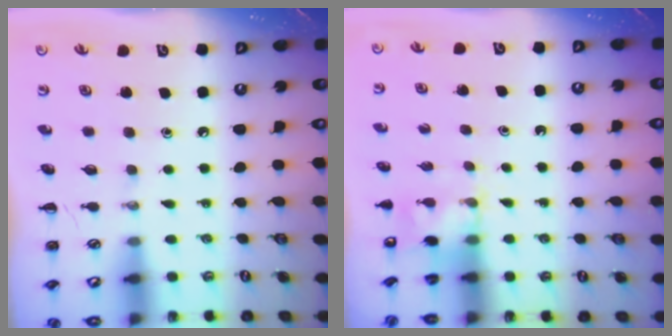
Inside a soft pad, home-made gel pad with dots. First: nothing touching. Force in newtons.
{"total": 4.4, "press": 4.2, "slide": 1.3}